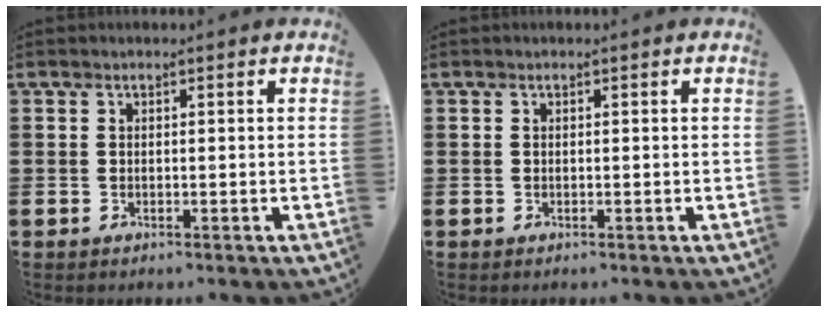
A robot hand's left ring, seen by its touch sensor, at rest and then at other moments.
{"total": 0.0}